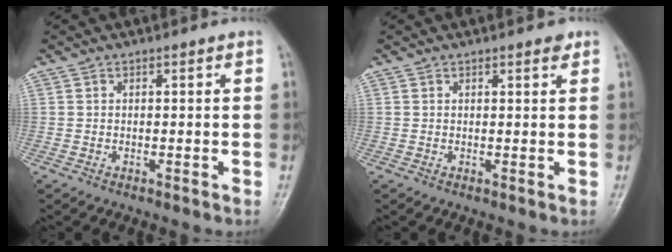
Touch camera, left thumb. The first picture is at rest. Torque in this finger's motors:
{"motor_torque": [-0.07, -0.08, 0.08, 0.07, 0.00]}